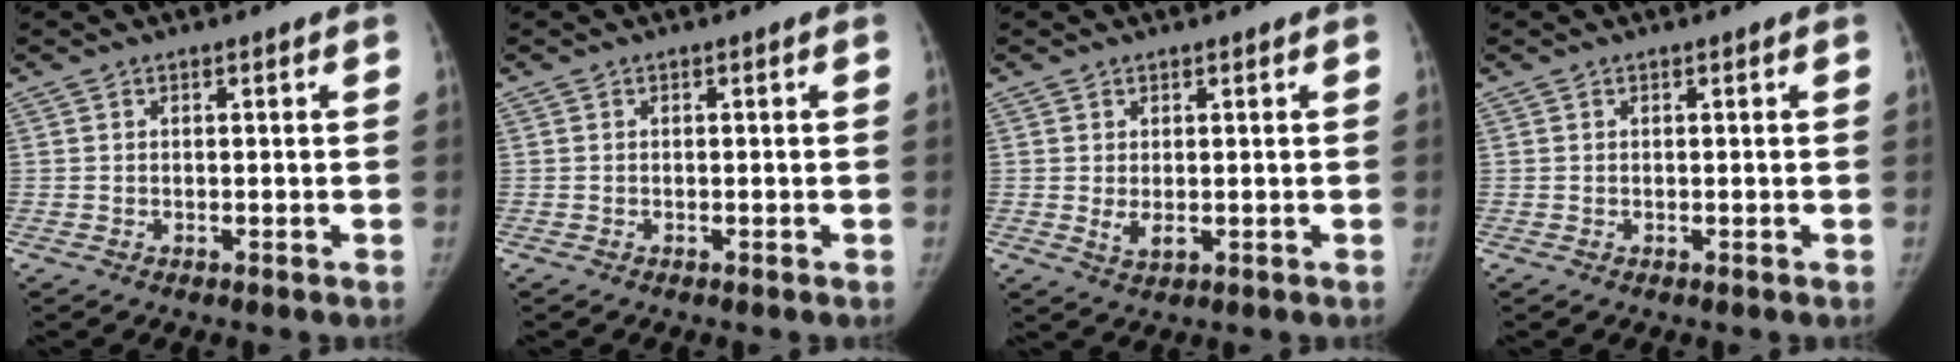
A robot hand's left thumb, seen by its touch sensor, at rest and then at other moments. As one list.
[{"total": 0.0}, {"total": 2.8, "force": [0.5, 1.5, 2.3], "torque": [-0.037, -0.011, 0.016]}, {"total": 0.0}]